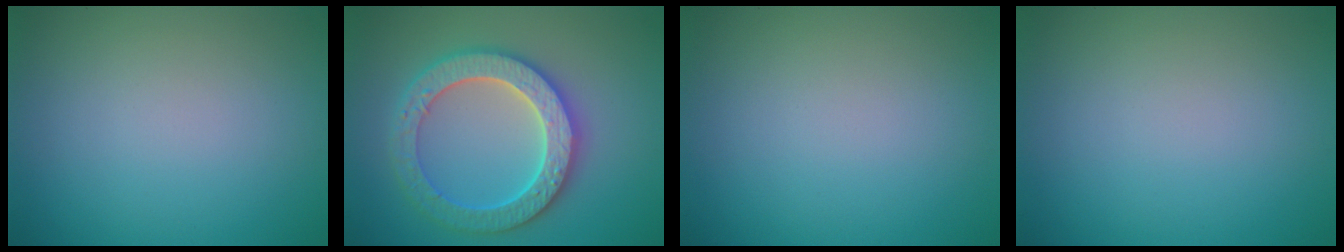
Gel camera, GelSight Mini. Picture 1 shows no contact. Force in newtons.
{"total": 6.4, "press": 6.3, "slide": 1.3}
{"total": 0.0}
{"total": 0.0}